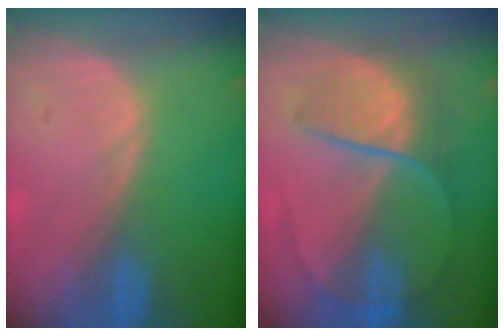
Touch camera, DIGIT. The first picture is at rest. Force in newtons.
{"total": 7.6, "press": 7.0, "slide": 2.9}